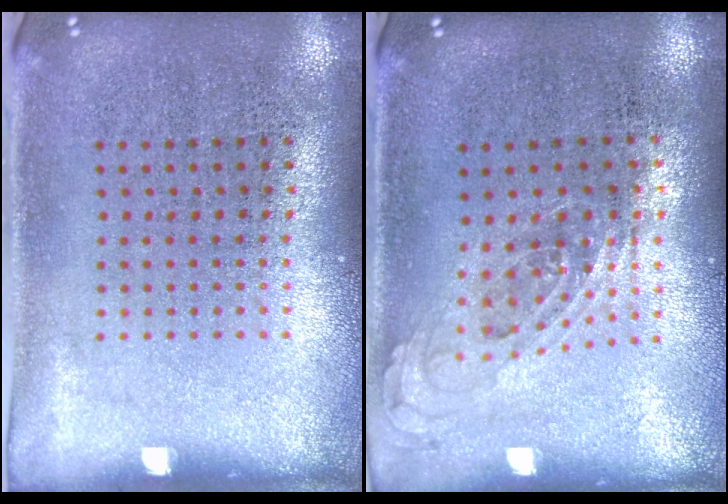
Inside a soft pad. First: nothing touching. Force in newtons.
{"total": 0.8, "press": 0.7, "slide": 0.3}